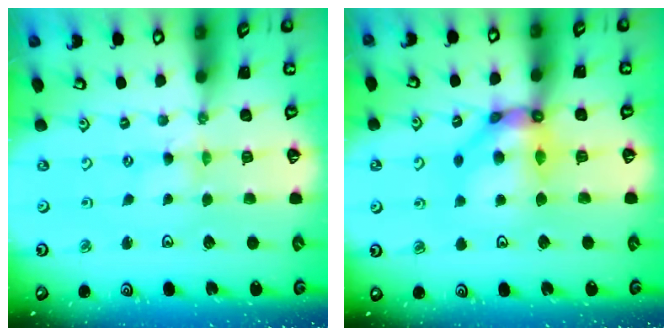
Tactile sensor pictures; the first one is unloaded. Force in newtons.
{"total": 11.4, "press": 11.3, "slide": 1.3}